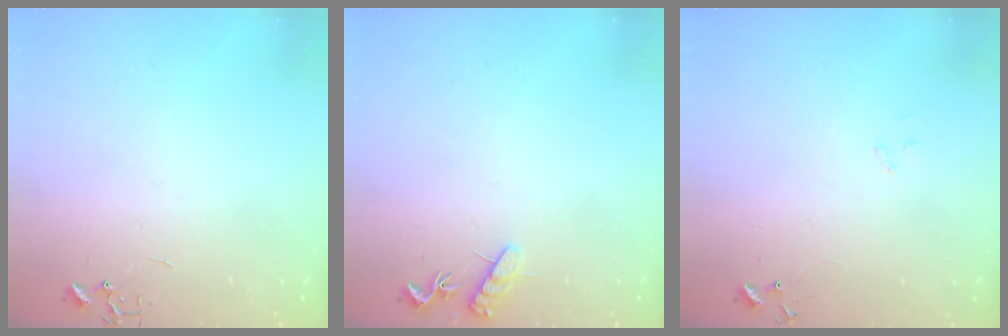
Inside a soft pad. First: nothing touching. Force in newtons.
{"total": 8.1, "press": 8.1, "slide": 0.6}
{"total": 7.8, "press": 7.8, "slide": 0.7}